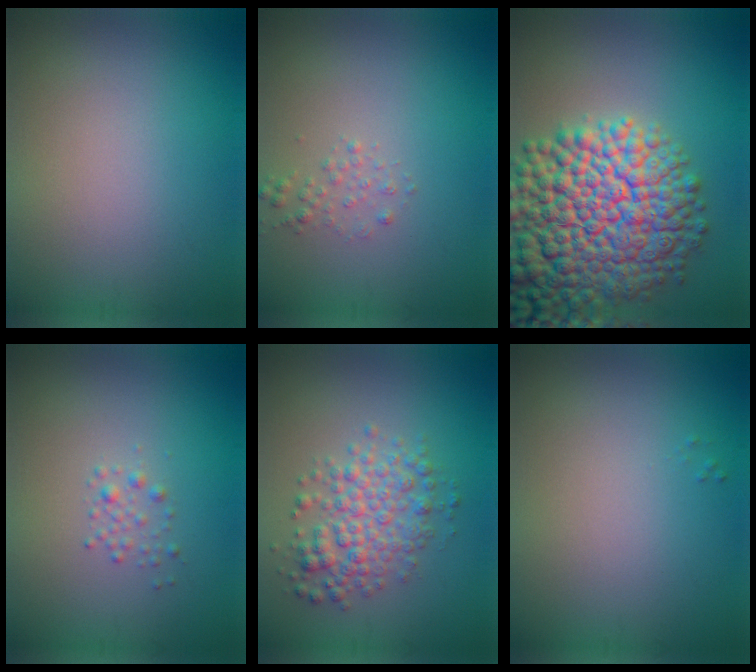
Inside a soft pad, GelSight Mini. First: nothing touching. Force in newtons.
{"total": 0.9, "press": 0.9, "slide": 0.1}
{"total": 14.9, "press": 14.8, "slide": 0.7}
{"total": 1.1, "press": 1.1, "slide": 0.1}
{"total": 4.2, "press": 4.2, "slide": 0.1}
{"total": 0.0}